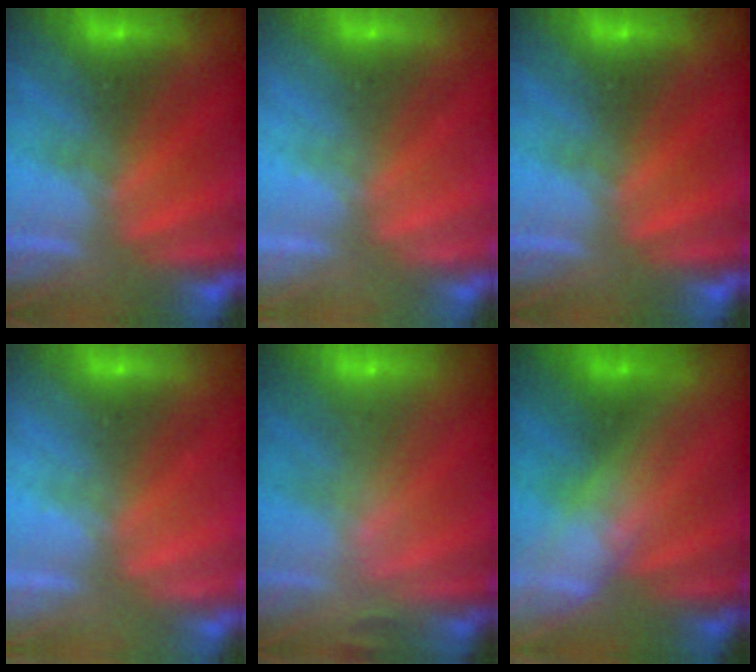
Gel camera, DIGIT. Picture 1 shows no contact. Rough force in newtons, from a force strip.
{"total": 2.2}
{"total": 0.0}
{"total": 2.2}
{"total": 2.4}
{"total": 2.9}